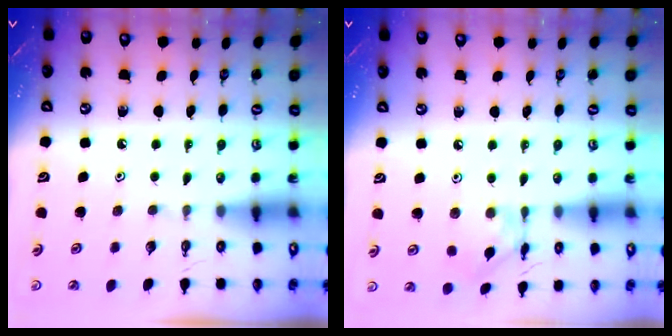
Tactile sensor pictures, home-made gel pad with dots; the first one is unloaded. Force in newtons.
{"total": 6.1, "press": 6.1, "slide": 0.2}